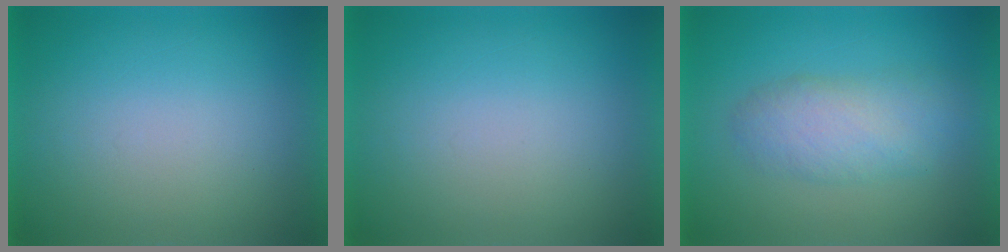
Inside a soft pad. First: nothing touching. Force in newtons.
{"total": 0.0}
{"total": 4.3}